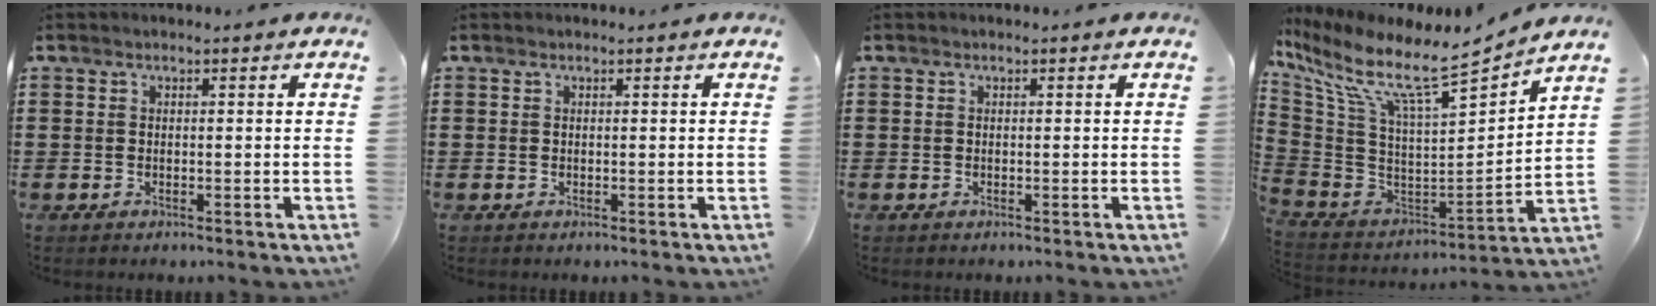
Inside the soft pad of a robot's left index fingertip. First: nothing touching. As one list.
[{"total": 0.0}, {"total": 0.0}, {"total": 9.9, "force": [7.2, 1.2, 6.6], "torque": [-0.155, -0.061, 0.116]}]